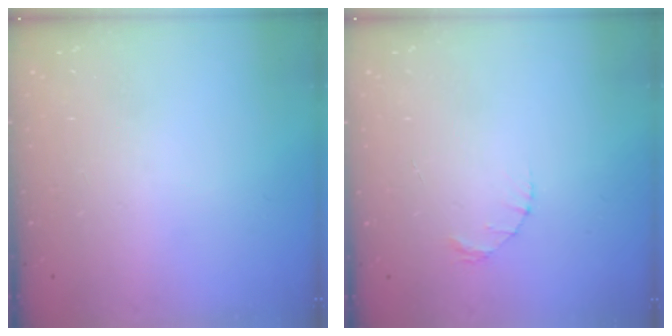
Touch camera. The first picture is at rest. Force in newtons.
{"total": 1.4, "press": 1.4, "slide": 0.2}